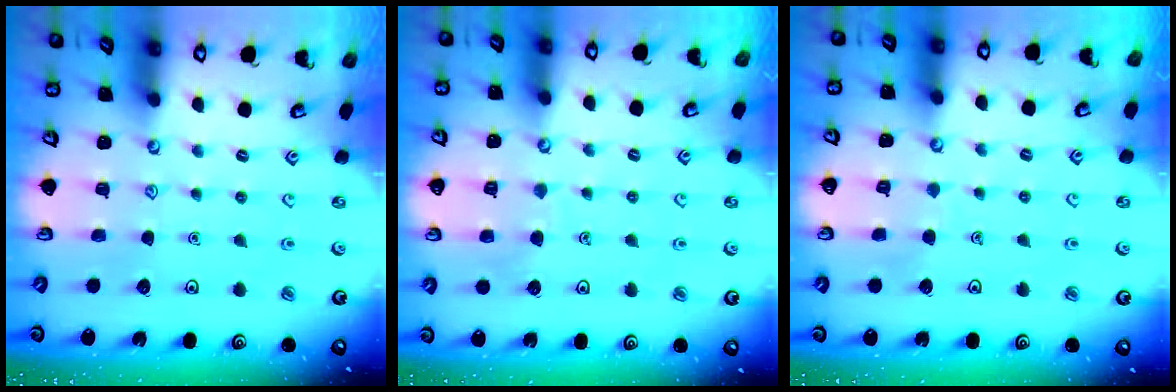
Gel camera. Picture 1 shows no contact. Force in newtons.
{"total": 3.5, "press": 3.5, "slide": 0.3}
{"total": 2.4, "press": 2.4, "slide": 0.2}